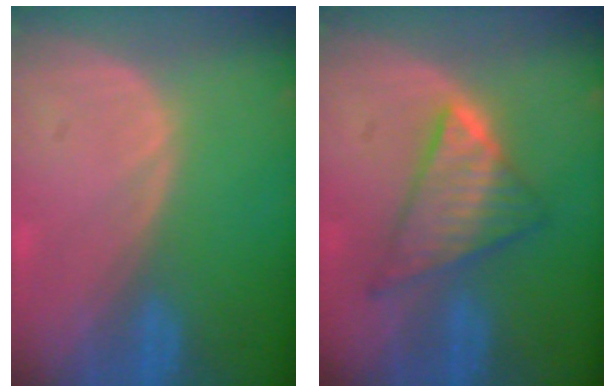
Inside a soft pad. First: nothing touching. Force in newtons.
{"total": 7.5, "press": 7.5, "slide": 0.4}